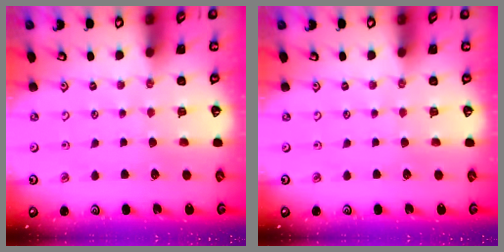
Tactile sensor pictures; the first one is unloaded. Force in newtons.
{"total": 0.0}